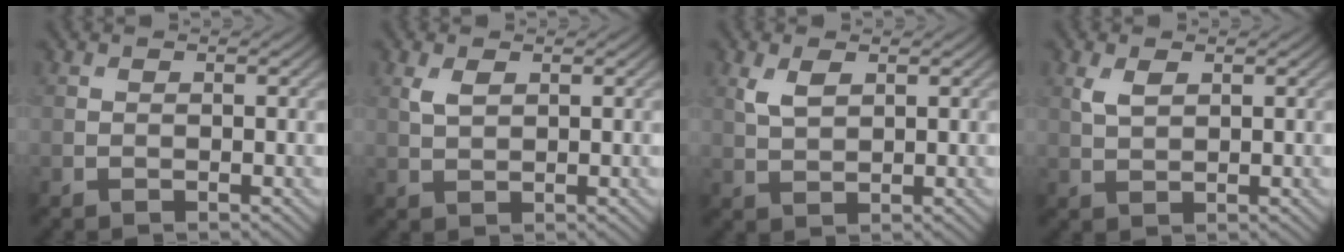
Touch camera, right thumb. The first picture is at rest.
{"total": 2.2, "force": [1.0, 1.1, 1.6], "torque": [-0.041, 0.000, 0.022]}
{"total": 3.1, "force": [1.4, 1.5, 2.3], "torque": [-0.056, 0.000, 0.032]}
{"total": 2.5, "force": [1.1, 1.2, 1.8], "torque": [-0.047, 0.000, 0.026]}